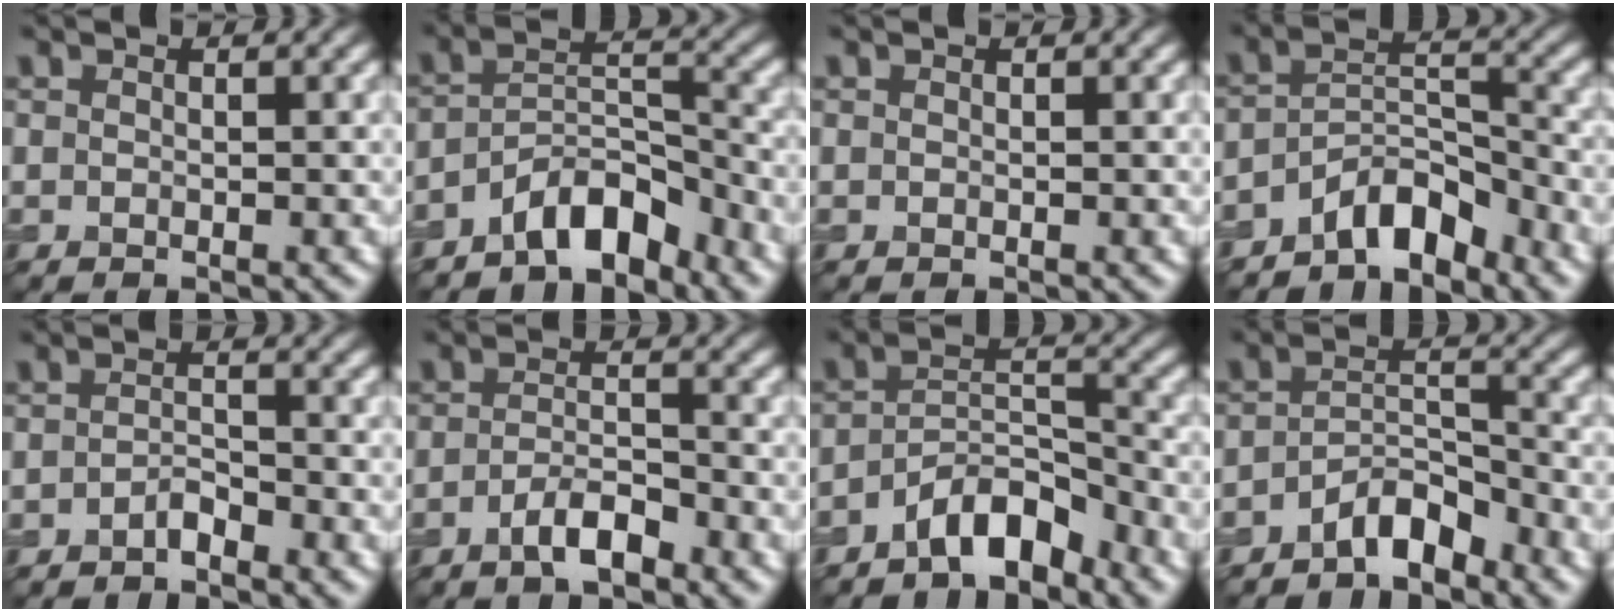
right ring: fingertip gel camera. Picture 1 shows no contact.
{"total": 5.7, "force": [-4.3, 2.2, 3.0], "torque": [-0.040, 0.010, -0.082]}
{"total": 0.0}
{"total": 5.3, "force": [-4.2, 2.1, 2.6], "torque": [-0.033, 0.009, -0.080]}
{"total": 1.4, "force": [-1.1, 0.5, 0.7], "torque": [-0.013, 0.006, -0.022]}
{"total": 3.0, "force": [-1.9, 0.9, 2.1], "torque": [-0.040, 0.007, -0.039]}
{"total": 5.2, "force": [-3.9, 1.9, 2.8], "torque": [-0.041, 0.010, -0.074]}
{"total": 3.7, "force": [-2.9, 1.3, 2.0], "torque": [-0.033, 0.011, -0.056]}